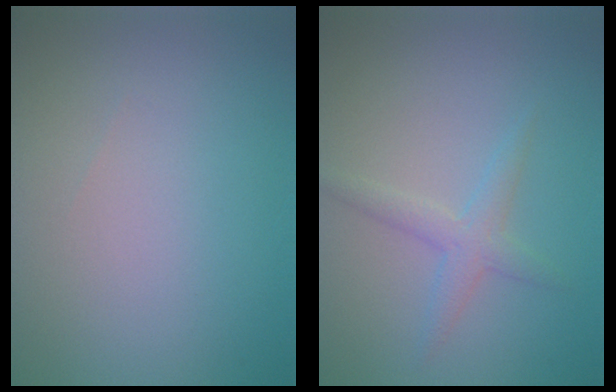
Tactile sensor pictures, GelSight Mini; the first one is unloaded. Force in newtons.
{"total": 2.0, "press": 2.0, "slide": 0.2}